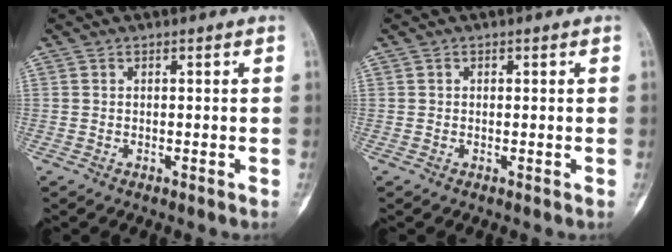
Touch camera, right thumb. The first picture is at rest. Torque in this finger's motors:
{"motor_torque": [-0.21, 0.01, -0.27, -0.04, -0.04]}